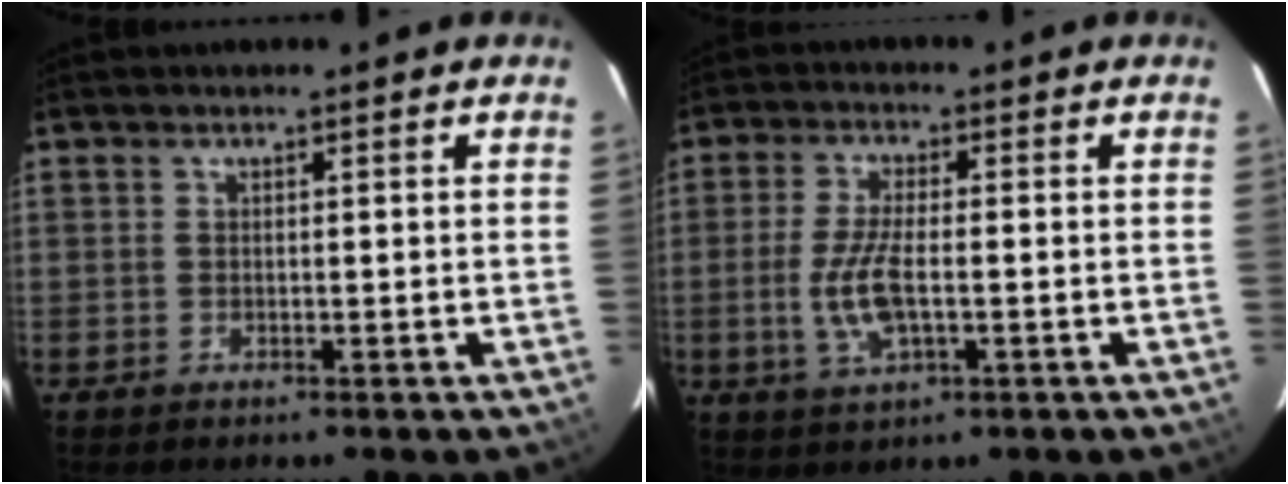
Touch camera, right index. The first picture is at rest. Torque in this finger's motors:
{"motor_torque": [0.28, -0.07, 0.17, 0.06]}